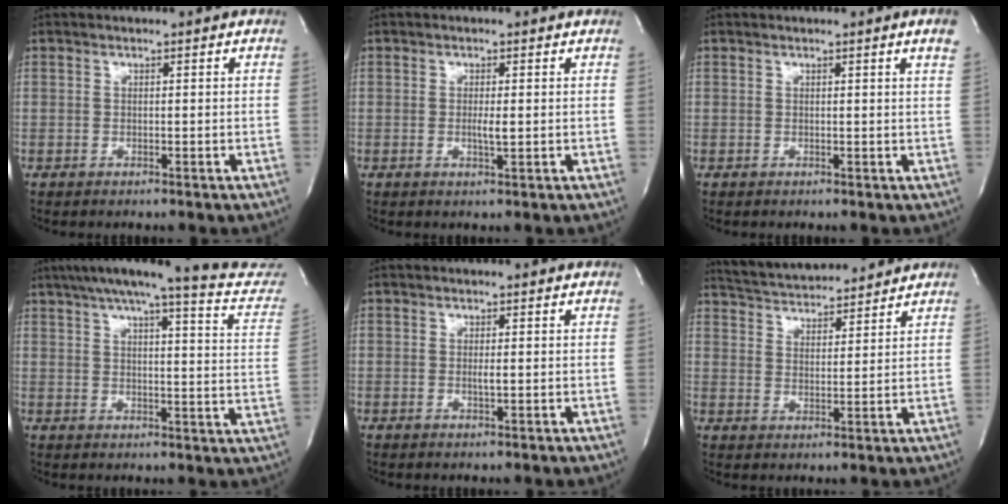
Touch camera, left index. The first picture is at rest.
{"total": 1.7, "force": [-0.1, 0.2, 1.6], "torque": [-0.034, -0.001, 0.000]}
{"total": 1.8, "force": [1.2, -0.5, 1.2], "torque": [-0.020, -0.008, 0.011]}
{"total": 22.2, "force": [19.5, 1.1, 10.7], "torque": [-0.149, -0.033, 0.228]}
{"total": 0.9, "force": [0.0, 0.1, 0.9], "torque": [-0.021, -0.002, 0.001]}
{"total": 12.4, "force": [11.7, 1.8, 3.5], "torque": [-0.065, 0.020, 0.185]}